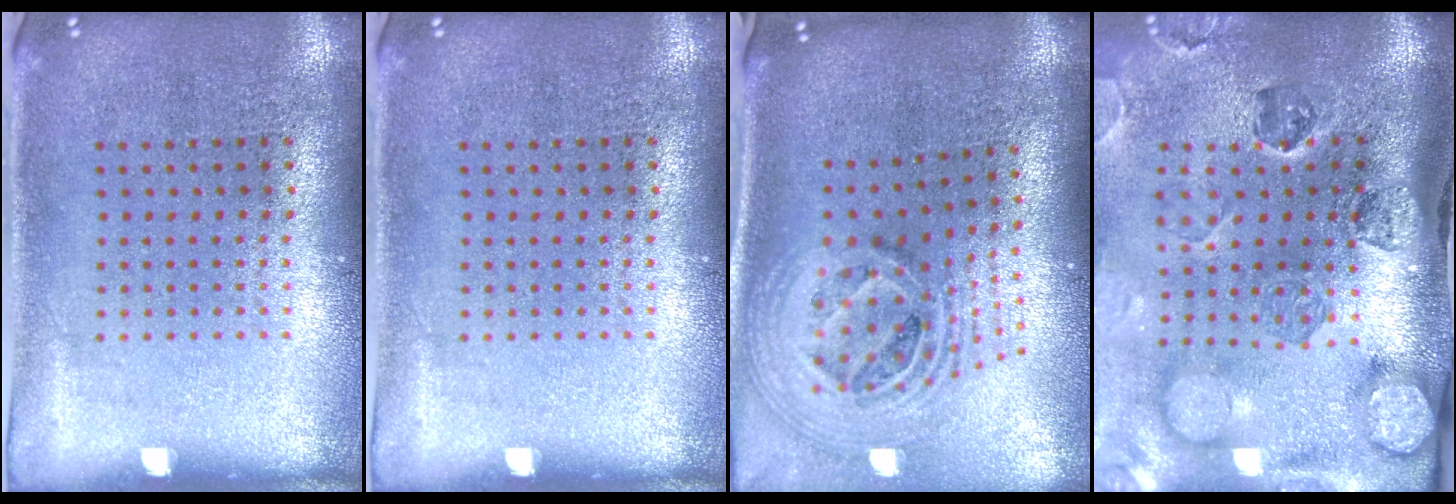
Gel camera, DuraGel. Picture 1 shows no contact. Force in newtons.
{"total": 0.0}
{"total": 2.7, "press": 1.9, "slide": 1.9}
{"total": 3.2, "press": 2.7, "slide": 1.6}